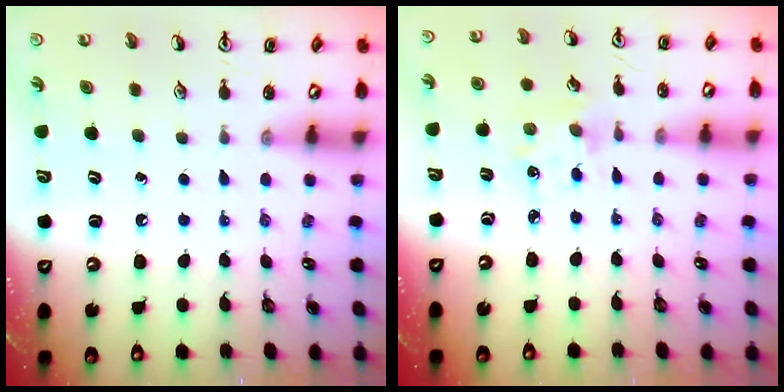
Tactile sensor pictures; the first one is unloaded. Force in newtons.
{"total": 1.1, "press": 1.1, "slide": 0.1}